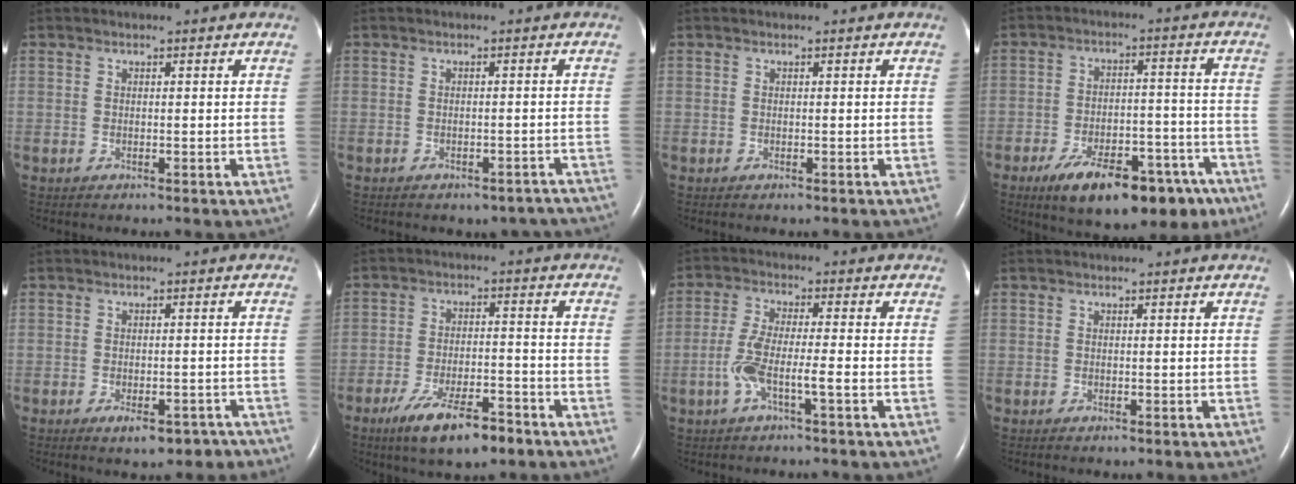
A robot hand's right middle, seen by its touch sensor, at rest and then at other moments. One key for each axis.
{"total": 8.4, "fx": -7.3, "fy": 3.6, "fz": 1.8, "tx": -0.016, "ty": 0.014, "tz": -0.071}
{"total": 0.5, "fx": -0.4, "fy": 0.1, "fz": 0.3, "tx": -0.007, "ty": -0.002, "tz": -0.005}
{"total": 17.6, "fx": -11.6, "fy": 7.0, "fz": 11.2, "tx": -0.125, "ty": 0.021, "tz": -0.168}
{"total": 5.4, "fx": -3.9, "fy": 2.4, "fz": 2.9, "tx": -0.029, "ty": 0.003, "tz": -0.049}
{"total": 10.0, "fx": -6.5, "fy": 2.7, "fz": 7.0, "tx": -0.130, "ty": -0.011, "tz": -0.107}
{"total": 5.9, "fx": -2.2, "fy": 0.3, "fz": 5.5, "tx": -0.118, "ty": 0.005, "tz": -0.043}
{"total": 0.0}